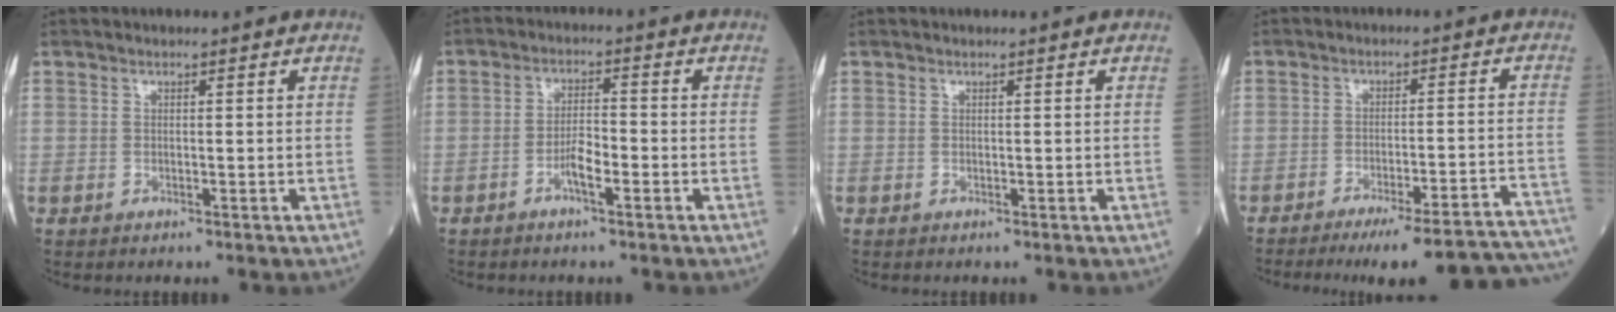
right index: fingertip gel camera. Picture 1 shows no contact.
{"total": 3.7, "force": [-1.8, 0.7, 3.2], "torque": [-0.060, 0.005, -0.033]}
{"total": 0.0}
{"total": 21.2, "force": [-19.9, -0.4, 7.3], "torque": [-0.027, -0.004, -0.247]}